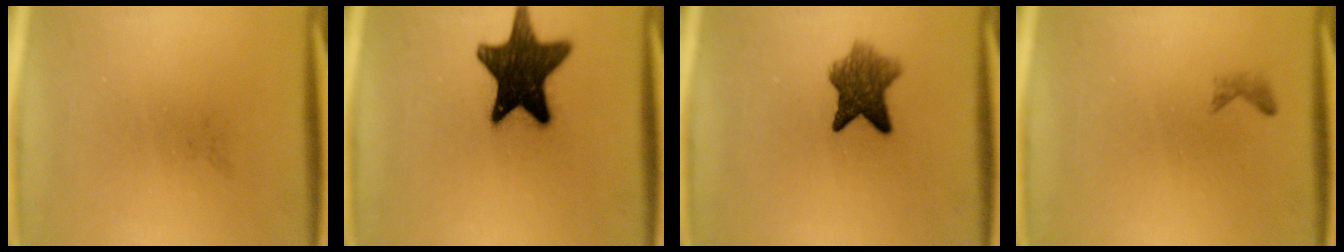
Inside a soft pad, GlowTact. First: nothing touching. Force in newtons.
{"total": 16.2}
{"total": 6.7}
{"total": 0.7}